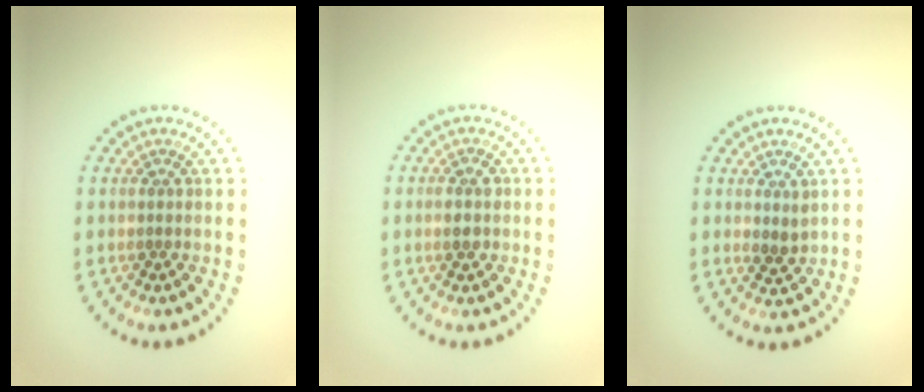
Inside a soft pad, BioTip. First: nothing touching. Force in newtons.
{"total": 1.4, "press": 1.4, "slide": 0.3}
{"total": 1.2, "press": 1.1, "slide": 0.6}